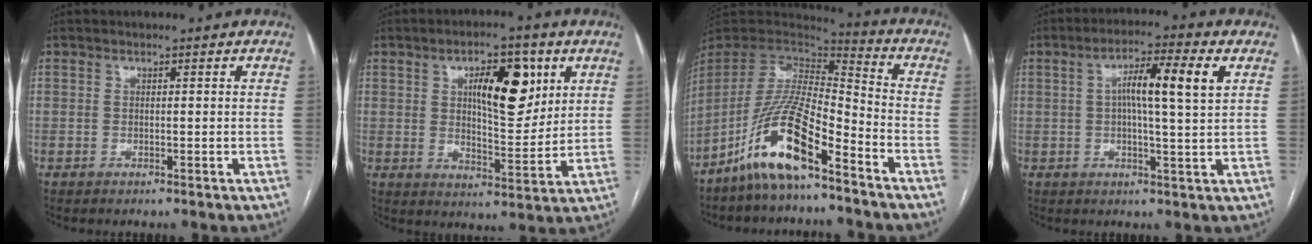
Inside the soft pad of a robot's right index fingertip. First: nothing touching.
{"total": 11.2, "force": [4.3, 4.1, 9.6], "torque": [-0.147, 0.007, 0.072]}
{"total": 14.5, "force": [-9.3, 2.5, 10.8], "torque": [-0.220, -0.001, -0.175]}
{"total": 8.9, "force": [2.4, 0.5, 8.6], "torque": [-0.147, 0.017, 0.033]}